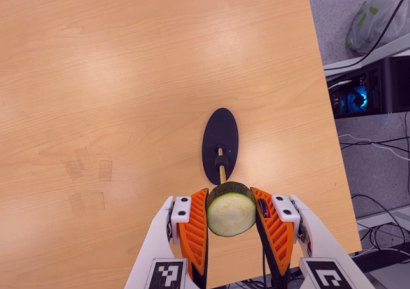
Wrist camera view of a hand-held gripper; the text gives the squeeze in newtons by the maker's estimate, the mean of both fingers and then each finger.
{"total": 11.4, "left": 10.3, "right": 12.5}